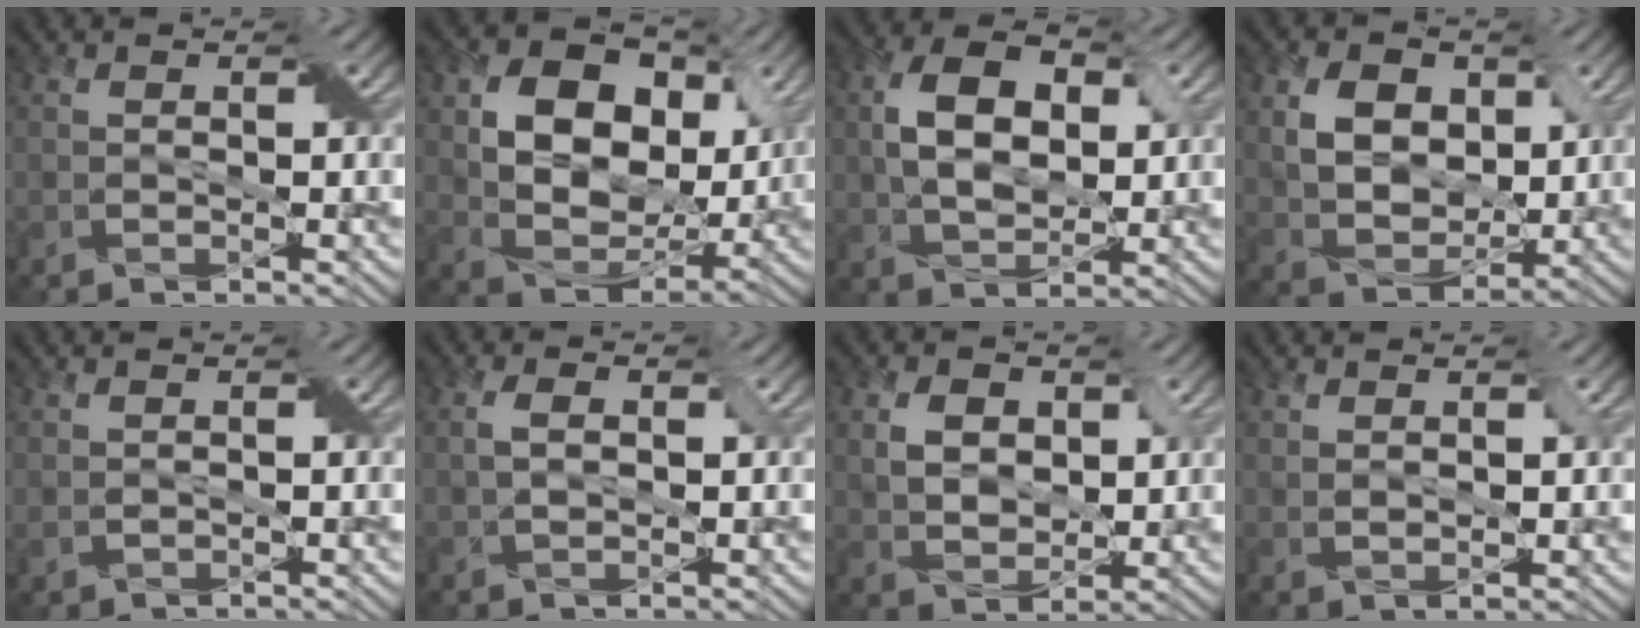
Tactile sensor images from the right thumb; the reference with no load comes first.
{"total": 11.2, "force": [3.2, 8.0, 7.0], "torque": [-0.157, 0.000, 0.048]}
{"total": 8.8, "force": [1.8, 5.3, 6.8], "torque": [-0.139, 0.011, 0.028]}
{"total": 8.6, "force": [2.5, 6.2, 5.4], "torque": [-0.127, -0.001, 0.040]}
{"total": 1.2, "force": [0.6, 0.8, 0.7], "torque": [-0.022, 0.000, 0.016]}
{"total": 2.8, "force": [0.6, 1.4, 2.3], "torque": [-0.052, 0.002, 0.013]}
{"total": 5.9, "force": [2.1, 4.1, 3.7], "torque": [-0.086, 0.001, 0.038]}
{"total": 2.0, "force": [1.3, 0.7, 1.3], "torque": [-0.034, 0.000, 0.030]}